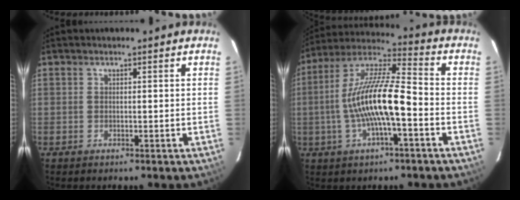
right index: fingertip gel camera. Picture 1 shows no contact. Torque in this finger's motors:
{"motor_torque": [1.55, -0.58, 0.82, 0.21]}